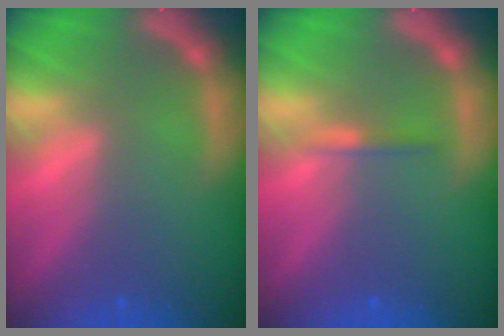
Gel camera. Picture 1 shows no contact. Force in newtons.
{"total": 0.9}